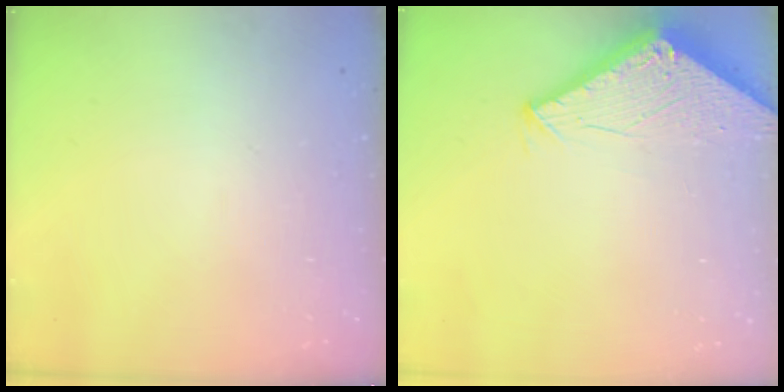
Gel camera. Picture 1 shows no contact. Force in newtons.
{"total": 2.8, "press": 2.8, "slide": 0.2}